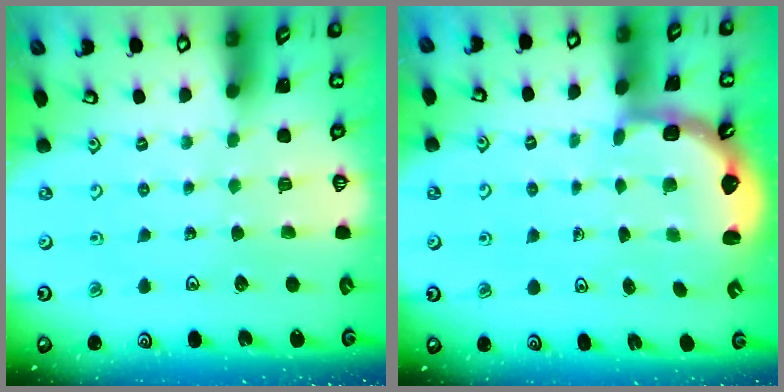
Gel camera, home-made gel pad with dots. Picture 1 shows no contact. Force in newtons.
{"total": 2.5, "press": 2.1, "slide": 1.3}